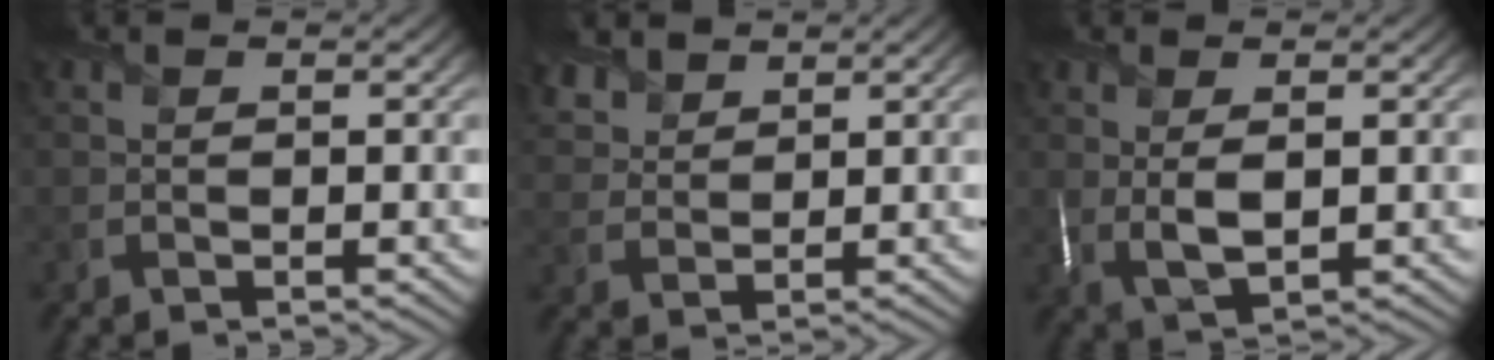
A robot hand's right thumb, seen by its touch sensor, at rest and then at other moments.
{"total": 4.2, "force": [3.4, 2.1, 1.3], "torque": [-0.043, 0.004, 0.077]}
{"total": 3.6, "force": [0.6, 1.3, 3.4], "torque": [-0.075, 0.000, 0.015]}